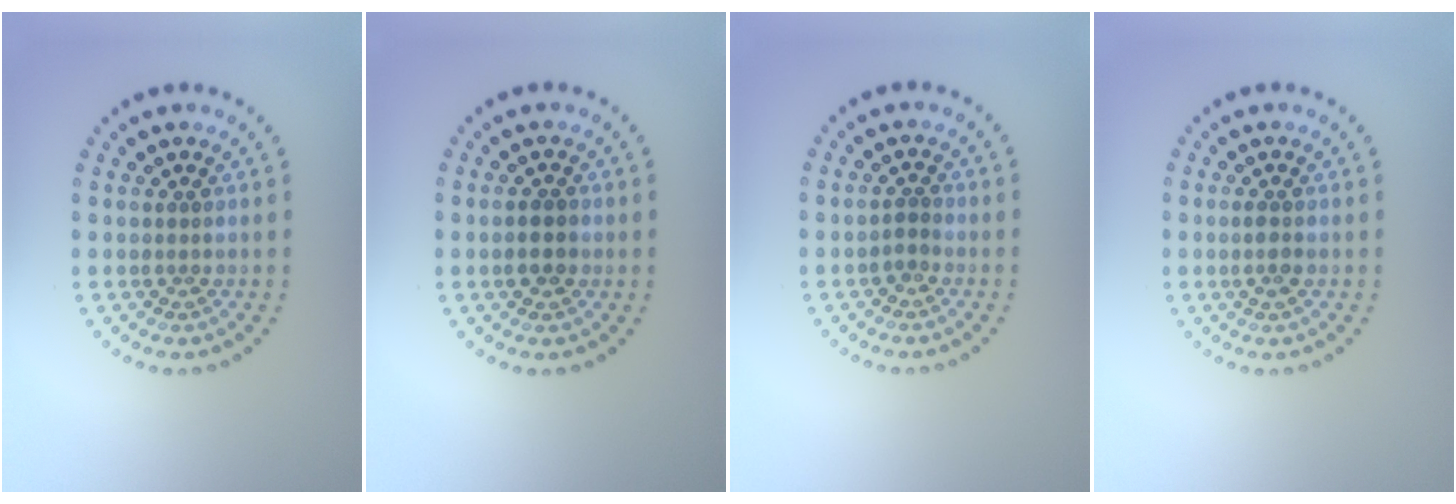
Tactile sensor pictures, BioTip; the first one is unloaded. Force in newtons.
{"total": 1.8, "press": 1.8, "slide": 0.3}
{"total": 0.7, "press": 0.5, "slide": 0.5}
{"total": 1.1, "press": 1.1, "slide": 0.3}